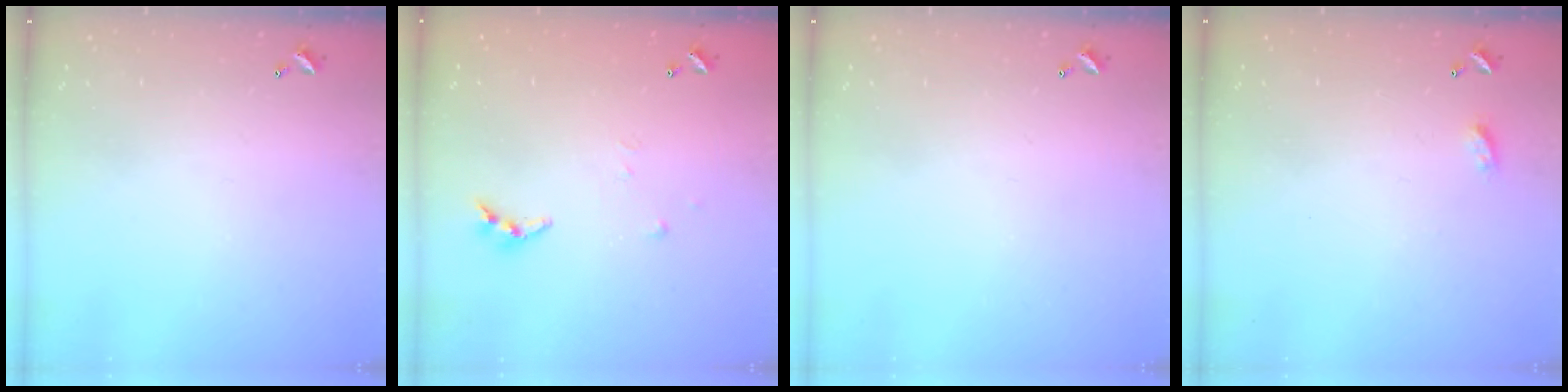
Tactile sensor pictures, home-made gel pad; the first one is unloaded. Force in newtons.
{"total": 4.7, "press": 4.7, "slide": 0.3}
{"total": 0.0}
{"total": 3.1, "press": 3.0, "slide": 0.4}